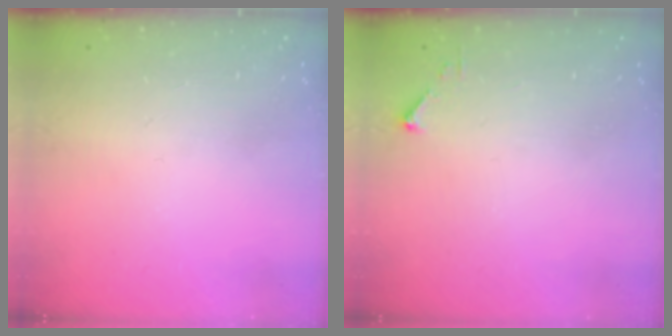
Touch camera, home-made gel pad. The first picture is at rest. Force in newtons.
{"total": 2.7, "press": 2.7, "slide": 0.3}